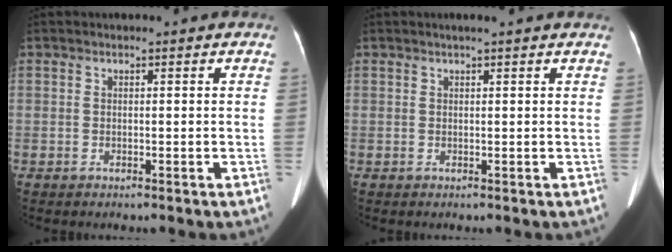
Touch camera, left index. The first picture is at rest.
{"total": 2.4, "force": [2.0, -0.3, 1.4], "torque": [-0.018, 0.019, 0.026]}